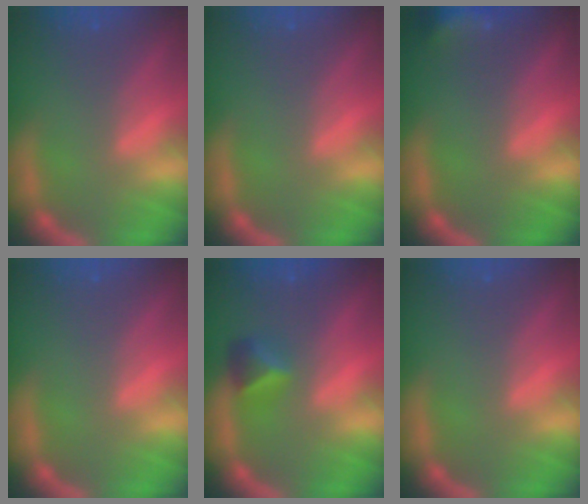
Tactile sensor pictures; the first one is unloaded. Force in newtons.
{"total": 0.0}
{"total": 4.4}
{"total": 0.0}
{"total": 2.4}
{"total": 0.0}